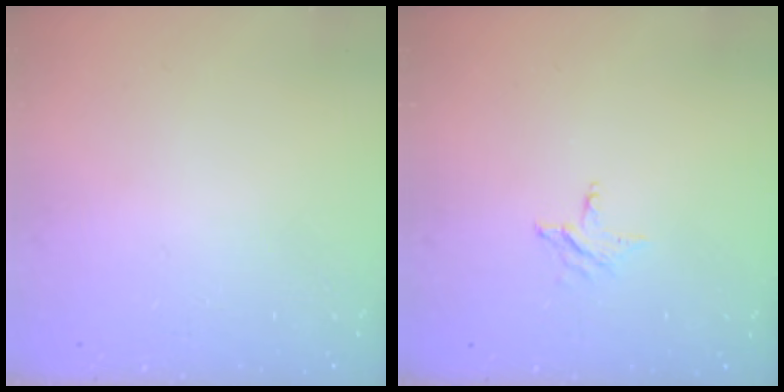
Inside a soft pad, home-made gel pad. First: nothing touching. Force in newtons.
{"total": 2.8, "press": 2.8, "slide": 0.3}